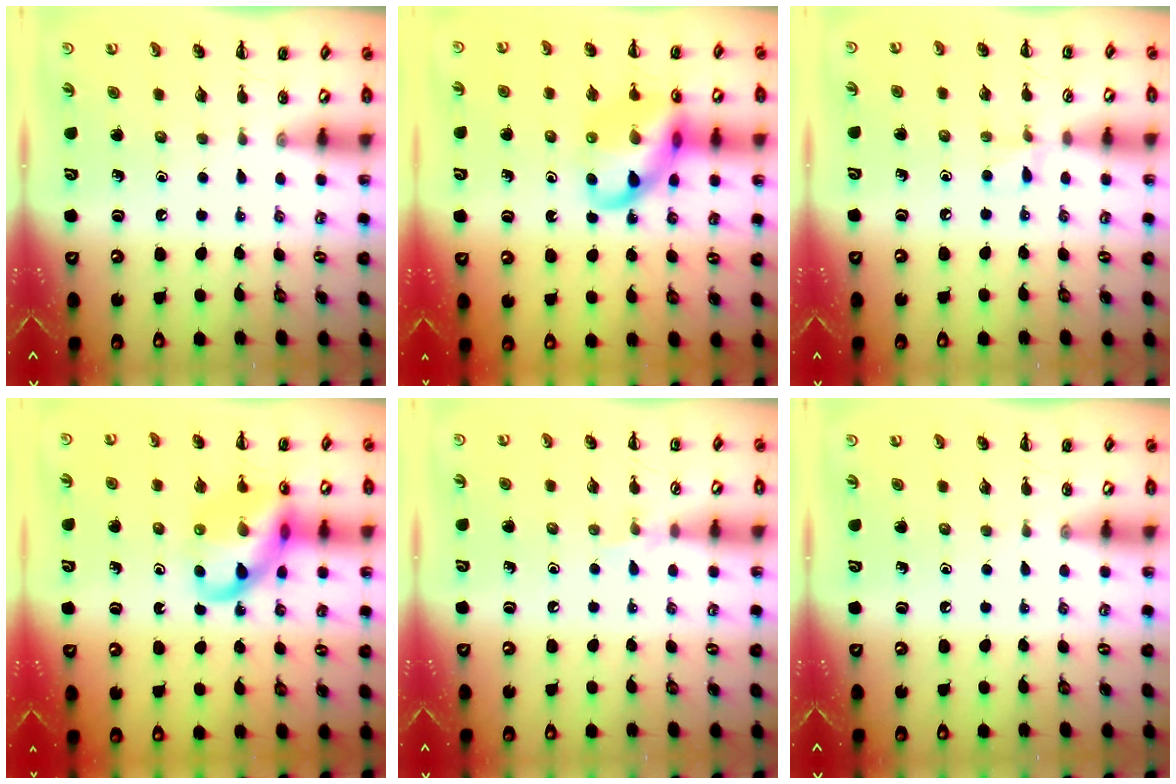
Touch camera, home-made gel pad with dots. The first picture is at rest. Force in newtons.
{"total": 14.4, "press": 14.2, "slide": 2.3}
{"total": 4.3, "press": 4.0, "slide": 1.6}
{"total": 14.4, "press": 14.2, "slide": 2.3}
{"total": 3.9, "press": 3.7, "slide": 1.2}
{"total": 0.0}